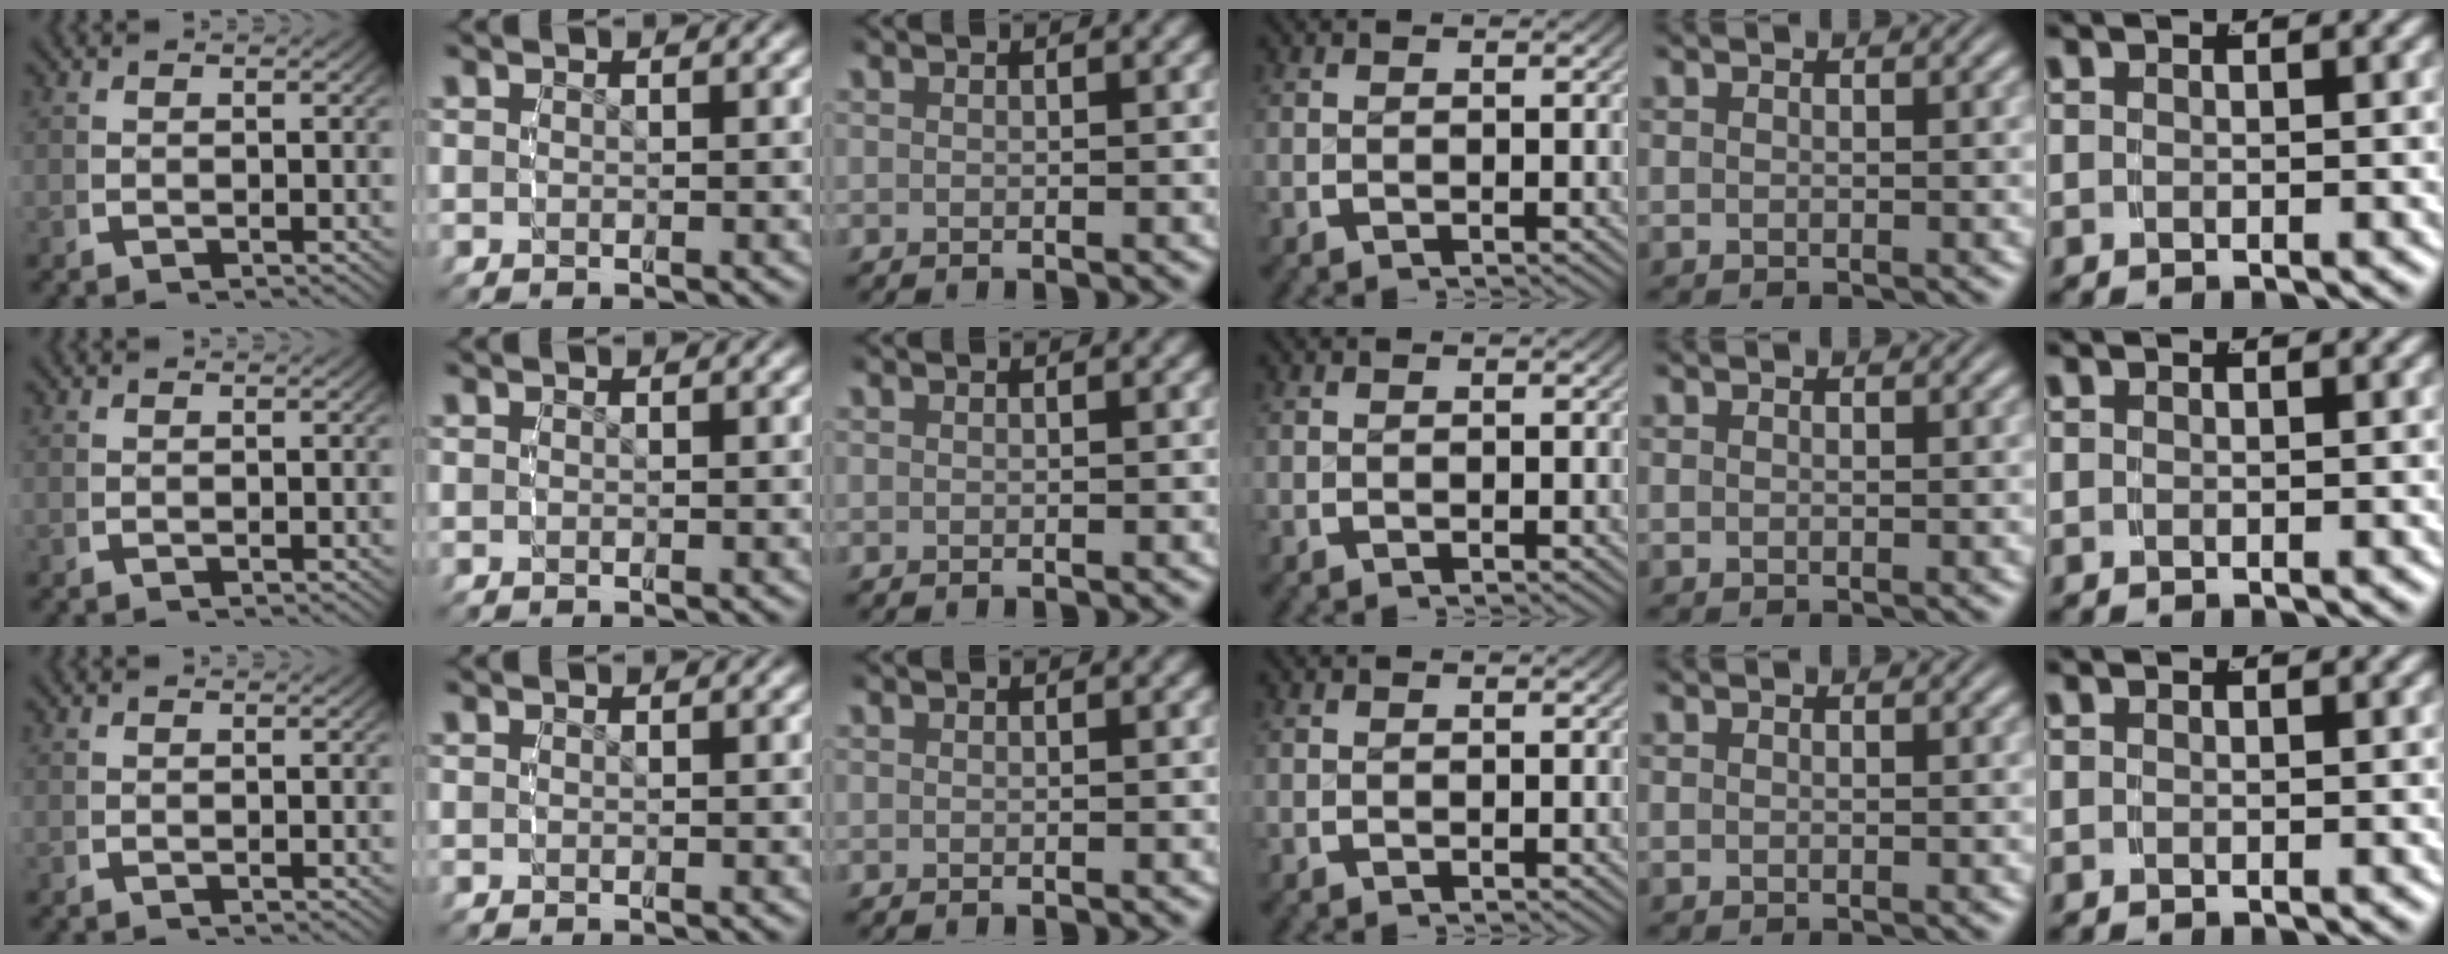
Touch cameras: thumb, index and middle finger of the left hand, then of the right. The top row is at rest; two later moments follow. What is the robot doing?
{"motion": "reach", "object": "coat"}